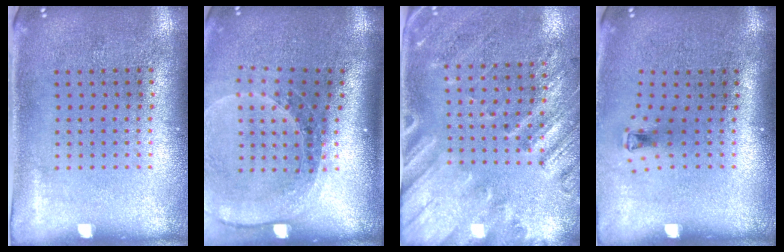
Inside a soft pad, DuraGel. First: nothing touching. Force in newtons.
{"total": 1.8, "press": 1.6, "slide": 0.7}
{"total": 2.5, "press": 2.0, "slide": 1.6}
{"total": 0.7, "press": 0.3, "slide": 0.7}